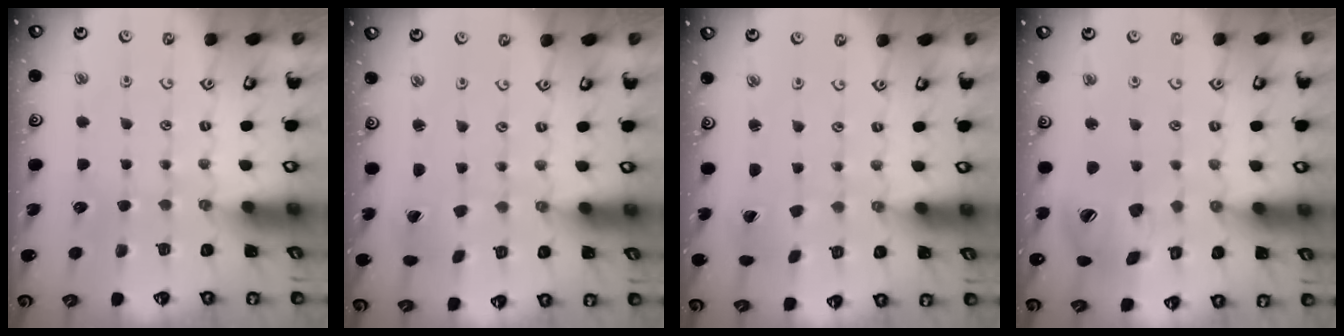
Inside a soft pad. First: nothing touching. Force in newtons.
{"total": 0.0}
{"total": 0.0}
{"total": 14.8, "press": 14.6, "slide": 2.3}